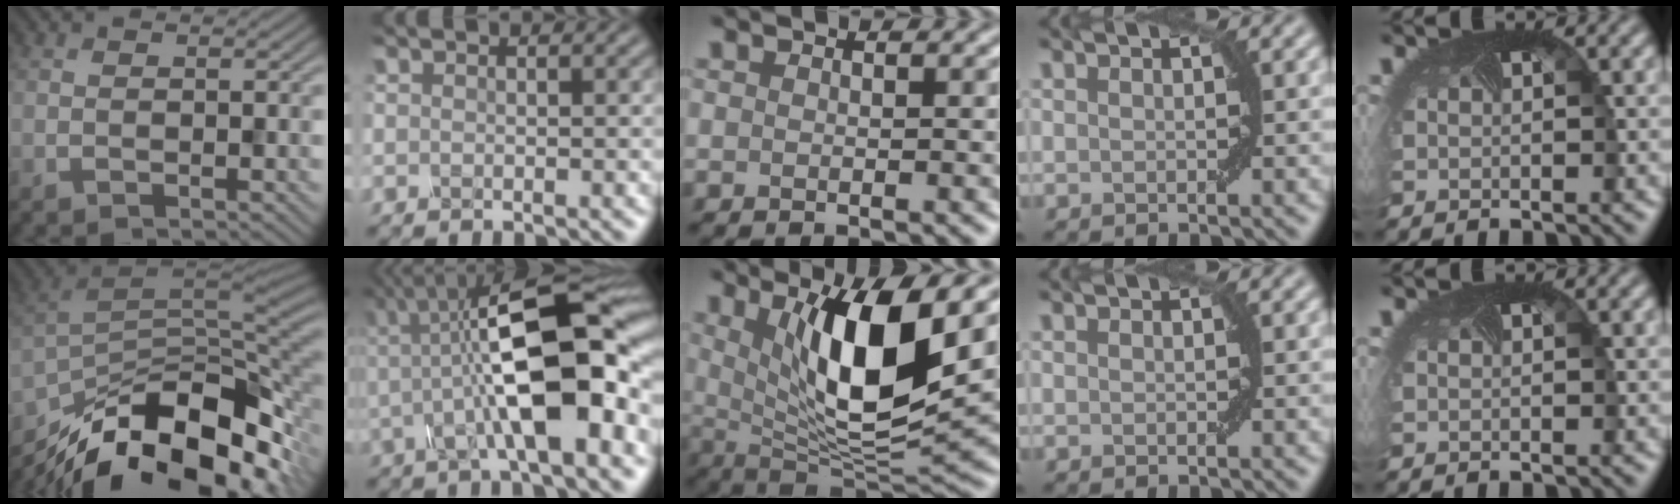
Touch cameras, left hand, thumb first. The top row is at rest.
{"thumb": {"total": 17.3, "force": [-10.8, 7.5, 11.3], "torque": [-0.218, -0.032, -0.174]}, "index": {"total": 13.0, "force": [0.3, 4.3, 12.3], "torque": [-0.188, 0.011, -0.004]}, "middle": {"total": 10.3, "force": [3.0, 3.0, 9.4], "torque": [-0.147, -0.019, 0.058]}}